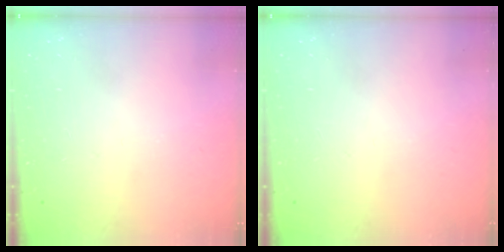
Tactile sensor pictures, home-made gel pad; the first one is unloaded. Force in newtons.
{"total": 0.0}